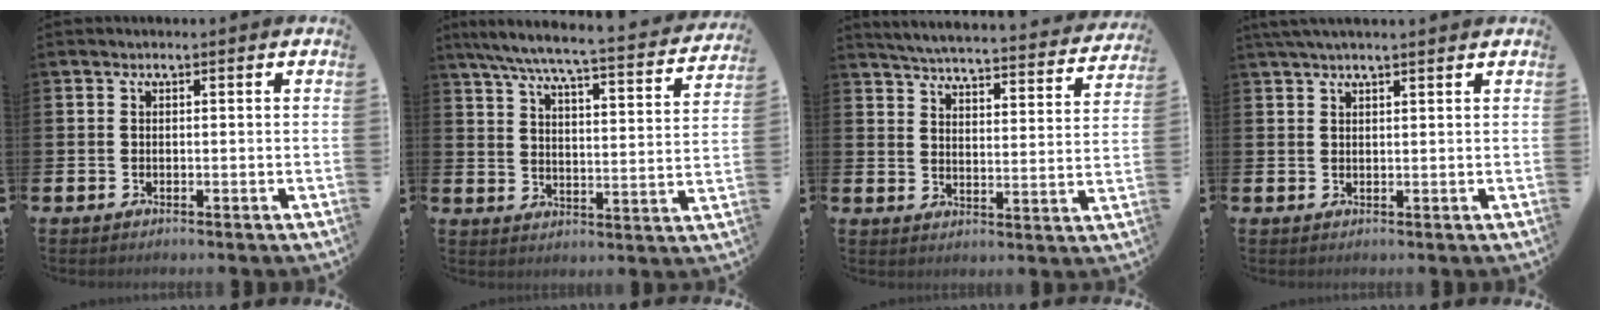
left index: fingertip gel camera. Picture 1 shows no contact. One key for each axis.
{"total": 6.8, "fx": 6.1, "fy": 0.4, "fz": 3.1, "tx": -0.085, "ty": -0.047, "tz": 0.099}
{"total": 4.9, "fx": 4.8, "fy": 0.2, "fz": 1.0, "tx": -0.034, "ty": -0.046, "tz": 0.076}
{"total": 2.3, "fx": 2.0, "fy": 0.1, "fz": 1.1, "tx": -0.021, "ty": -0.001, "tz": 0.035}